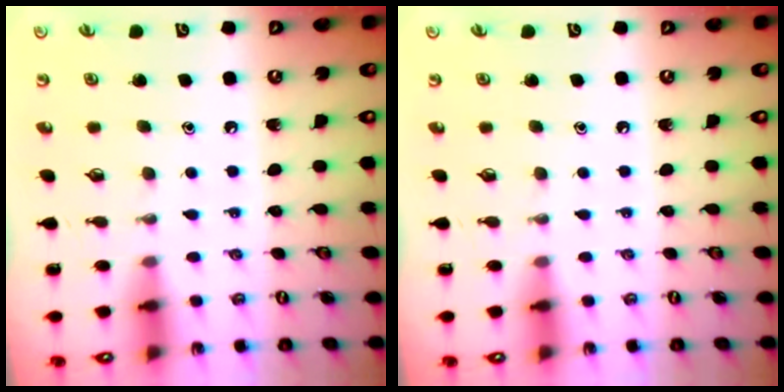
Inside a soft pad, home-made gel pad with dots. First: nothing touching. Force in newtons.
{"total": 0.0}